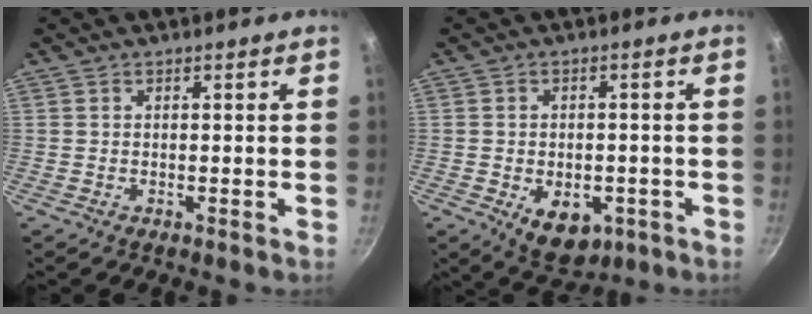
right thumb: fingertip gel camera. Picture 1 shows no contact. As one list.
[{"total": 8.9, "force": [-2.7, 5.9, 6.1], "torque": [-0.060, 0.001, -0.022]}]